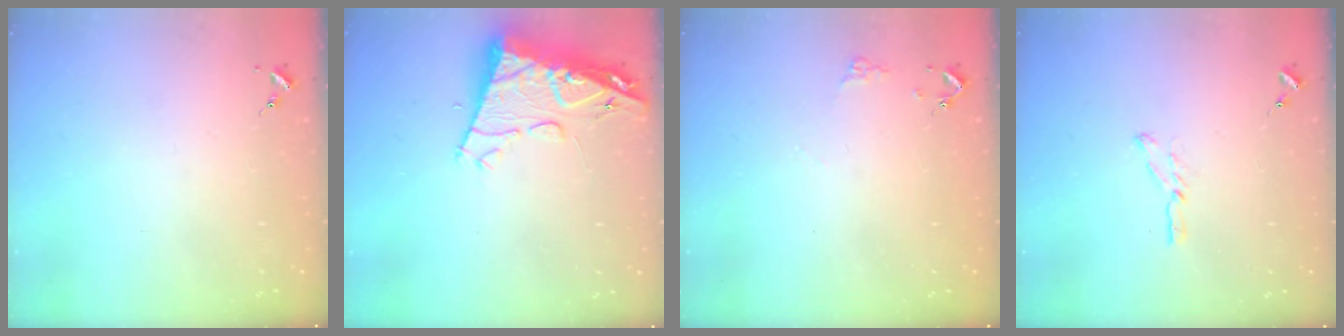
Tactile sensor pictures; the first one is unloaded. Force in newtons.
{"total": 15.9, "press": 15.8, "slide": 1.5}
{"total": 4.4, "press": 4.4, "slide": 0.5}
{"total": 4.0, "press": 4.0, "slide": 0.5}